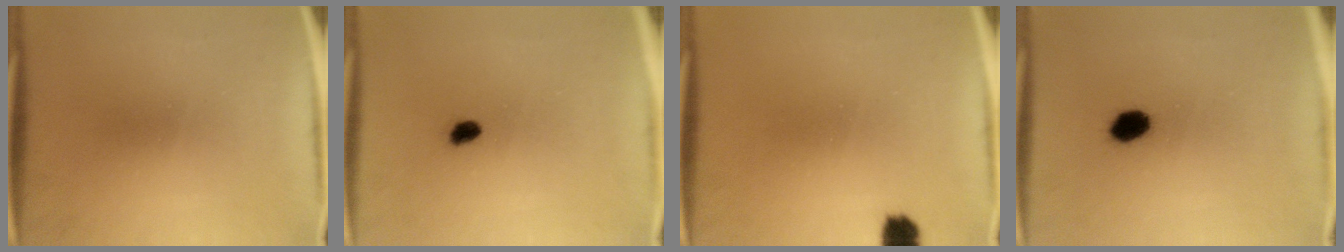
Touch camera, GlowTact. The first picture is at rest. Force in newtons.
{"total": 3.0}
{"total": 2.7}
{"total": 4.4}